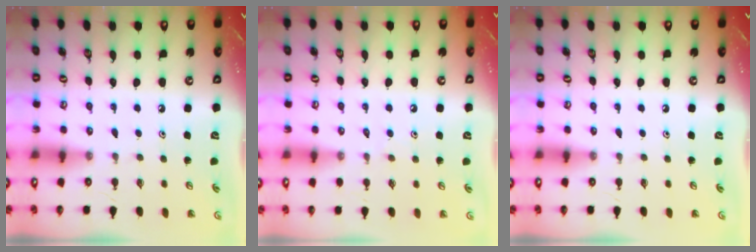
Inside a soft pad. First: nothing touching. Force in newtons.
{"total": 5.3, "press": 5.2, "slide": 0.7}
{"total": 0.0}